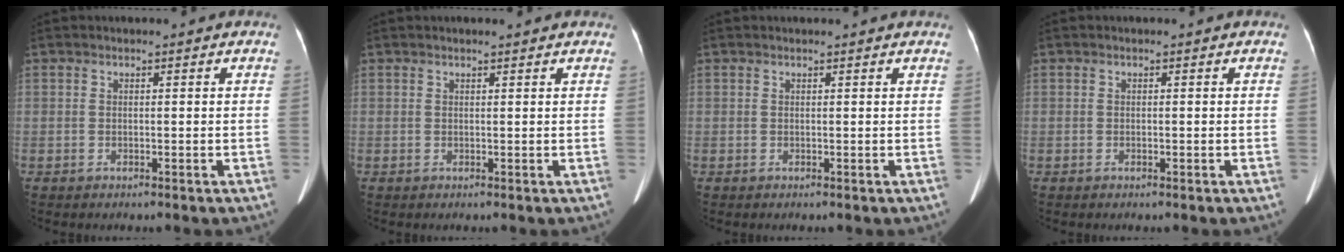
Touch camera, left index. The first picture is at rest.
{"total": 1.9, "force": [1.6, 0.2, 0.9], "torque": [-0.011, 0.016, 0.023]}
{"total": 1.6, "force": [1.6, -0.1, 0.4], "torque": [-0.012, 0.010, 0.018]}
{"total": 0.0}